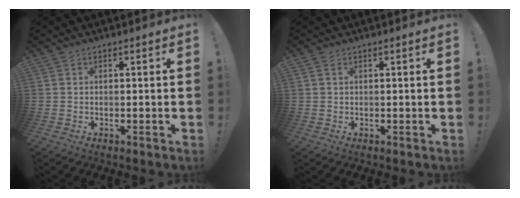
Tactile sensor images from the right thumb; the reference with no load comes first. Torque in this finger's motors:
{"motor_torque": [0.01, -0.11, -0.34, -0.06, 0.09]}